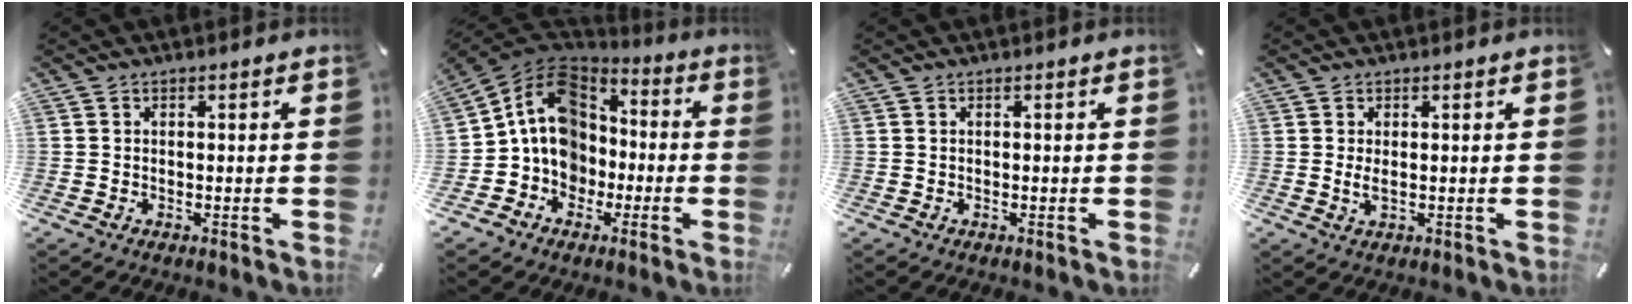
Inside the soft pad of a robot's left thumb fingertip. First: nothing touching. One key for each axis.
{"total": 13.2, "fx": -1.2, "fy": 11.8, "fz": 5.7, "tx": -0.124, "ty": 0.012, "tz": -0.021}
{"total": 0.0}
{"total": 2.3, "fx": 0.4, "fy": 0.8, "fz": 2.1, "tx": -0.034, "ty": -0.002, "tz": 0.004}